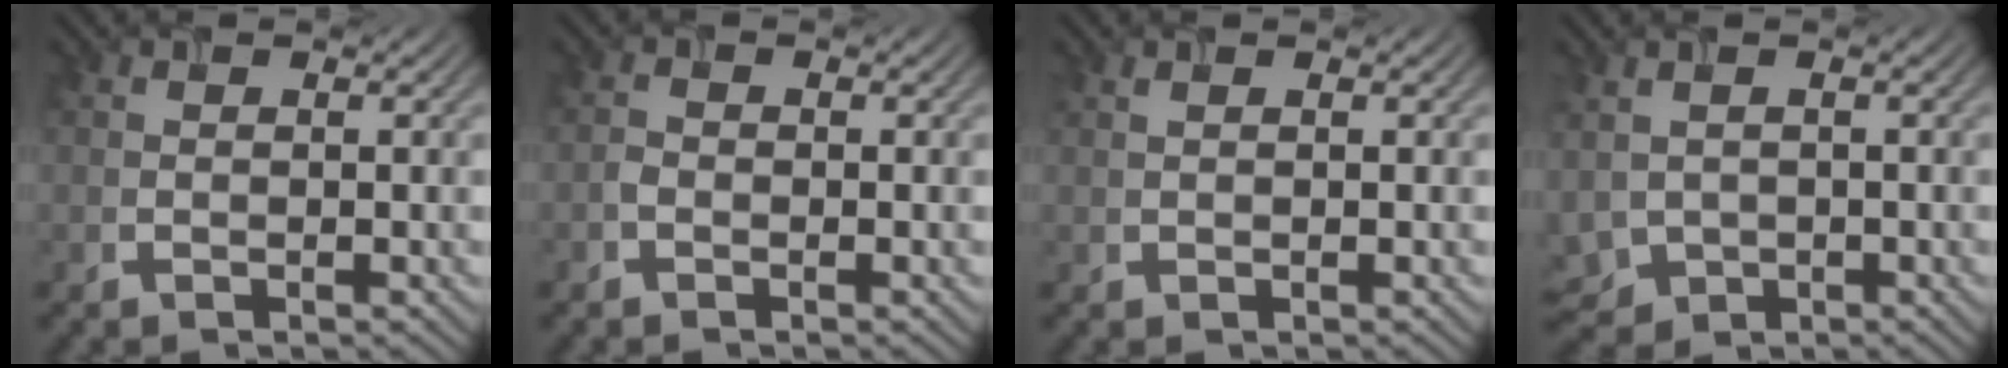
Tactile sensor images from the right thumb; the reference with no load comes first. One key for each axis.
{"total": 1.0, "fx": -0.6, "fy": 0.6, "fz": 0.4, "tx": -0.010, "ty": 0.002, "tz": -0.016}
{"total": 0.5, "fx": 0.4, "fy": 0.2, "fz": 0.3, "tx": -0.012, "ty": 0.002, "tz": 0.009}
{"total": 3.8, "fx": -0.6, "fy": 3.0, "fz": 2.2, "tx": -0.070, "ty": -0.013, "tz": -0.012}